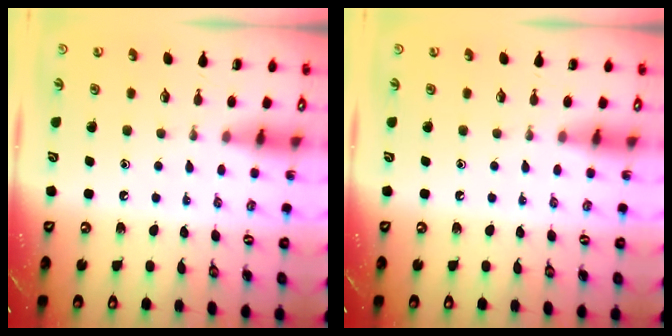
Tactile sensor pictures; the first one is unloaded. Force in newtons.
{"total": 0.0}